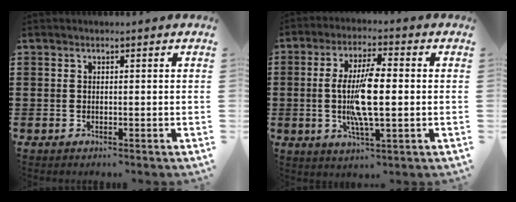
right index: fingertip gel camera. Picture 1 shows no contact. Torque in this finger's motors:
{"motor_torque": [1.43, 0.71, 0.64, 0.19]}